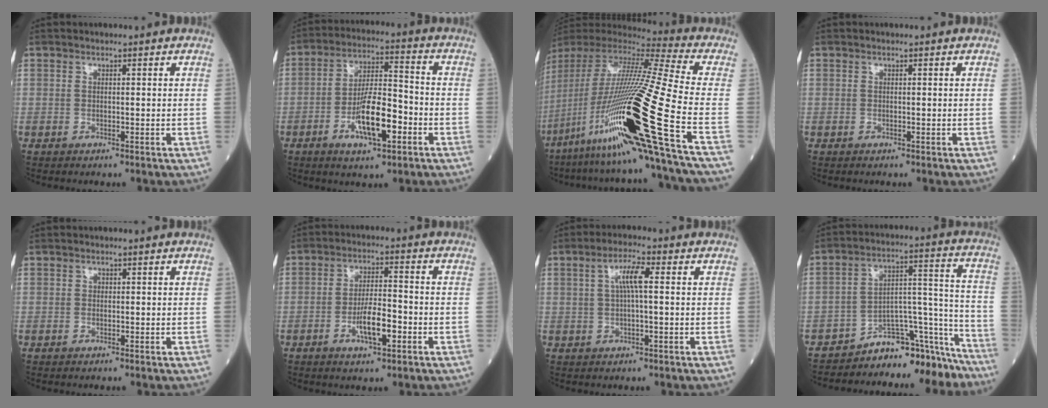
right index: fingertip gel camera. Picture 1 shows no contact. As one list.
[{"total": 10.3, "force": [-3.9, 2.6, 9.2], "torque": [-0.171, 0.005, -0.067]}, {"total": 31.1, "force": [-11.6, -0.2, 28.9], "torque": [-0.533, -0.052, -0.216]}, {"total": 0.0}, {"total": 0.0}, {"total": 6.1, "force": [-2.4, 1.4, 5.5], "torque": [-0.104, 0.002, -0.040]}, {"total": 4.5, "force": [0.8, 0.5, 4.4], "torque": [-0.084, 0.012, 0.014]}, {"total": 14.4, "force": [-14.0, 2.8, 1.7], "torque": [0.020, 0.083, -0.212]}]